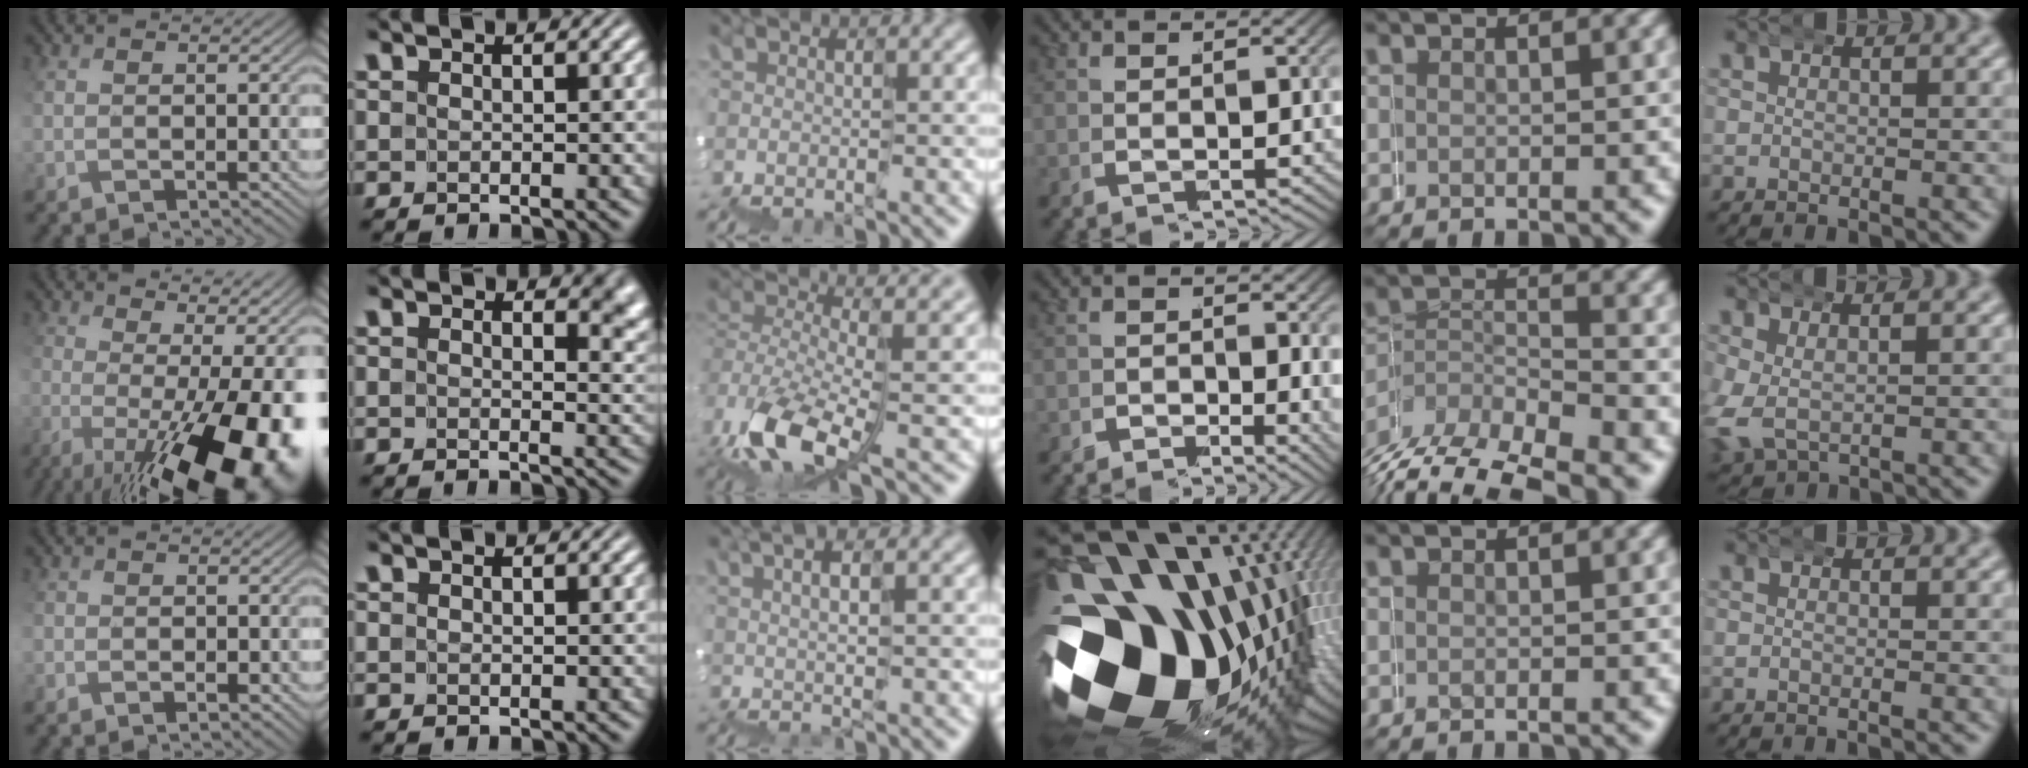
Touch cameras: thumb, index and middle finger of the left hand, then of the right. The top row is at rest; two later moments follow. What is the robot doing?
{"motion": "wrap", "object": "duck tape"}